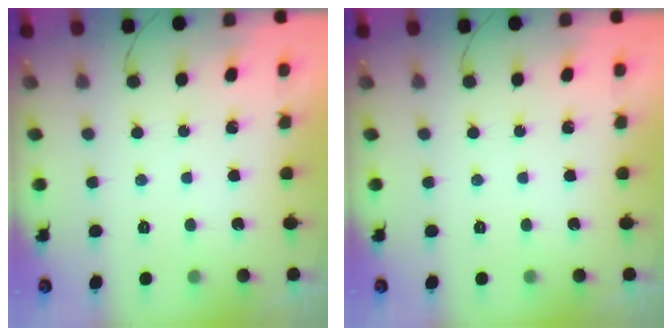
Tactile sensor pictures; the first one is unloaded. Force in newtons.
{"total": 0.0}